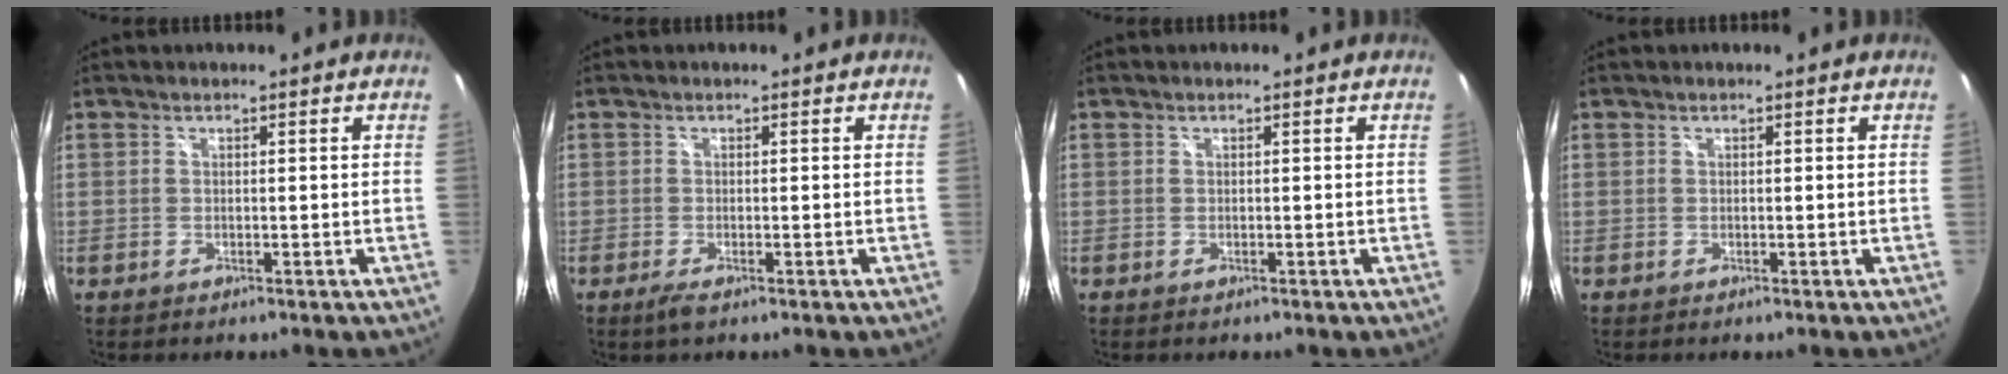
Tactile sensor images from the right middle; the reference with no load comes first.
{"total": 1.8, "force": [-1.1, 0.2, 1.5], "torque": [-0.029, -0.008, -0.019]}
{"total": 0.0}
{"total": 0.0}